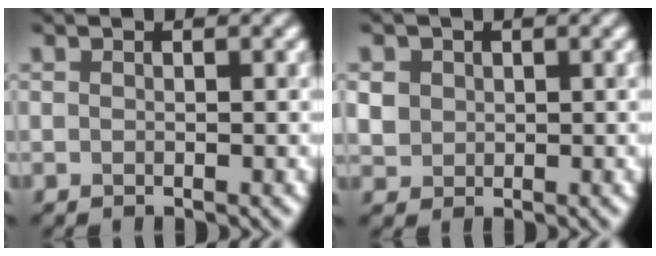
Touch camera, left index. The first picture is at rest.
{"total": 2.2, "force": [0.4, 2.0, 0.6], "torque": [-0.018, 0.006, 0.012]}